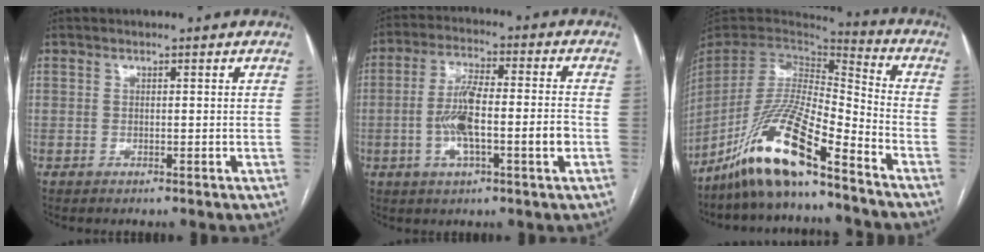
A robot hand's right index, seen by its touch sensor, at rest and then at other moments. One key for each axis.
{"total": 10.8, "fx": -2.4, "fy": 1.8, "fz": 10.4, "tx": -0.195, "ty": 0.015, "tz": -0.042}
{"total": 16.0, "fx": -11.5, "fy": 1.9, "fz": 11.0, "tx": -0.220, "ty": -0.010, "tz": -0.216}